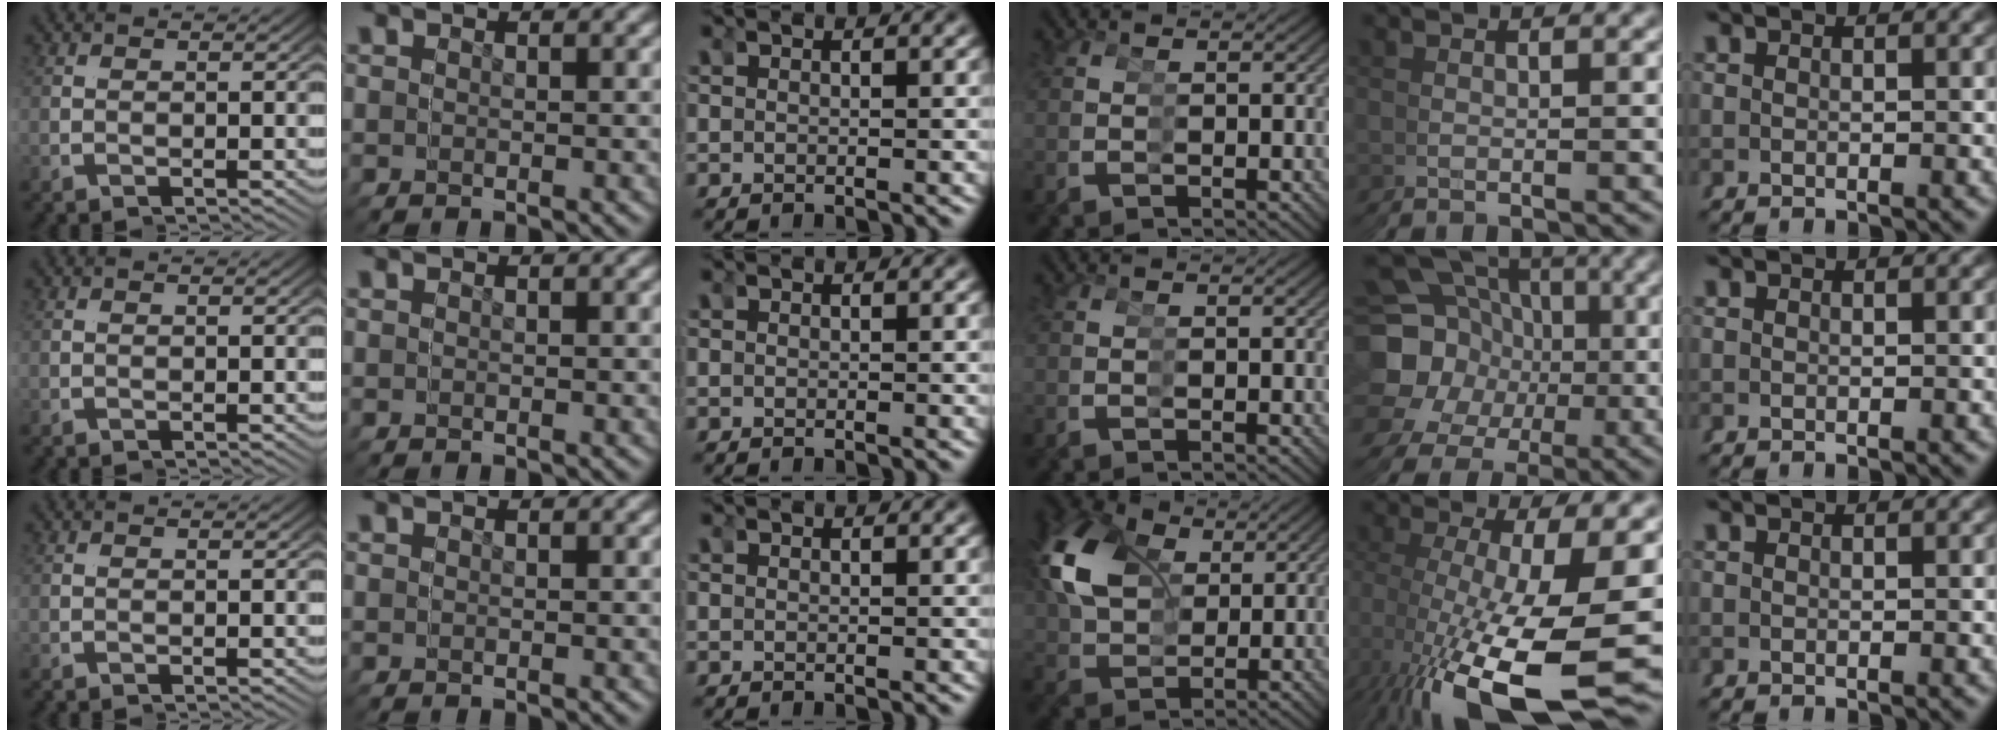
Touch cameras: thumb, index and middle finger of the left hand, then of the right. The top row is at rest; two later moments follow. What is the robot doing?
{"motion": "grasp_and_lifting", "object": "scissors"}